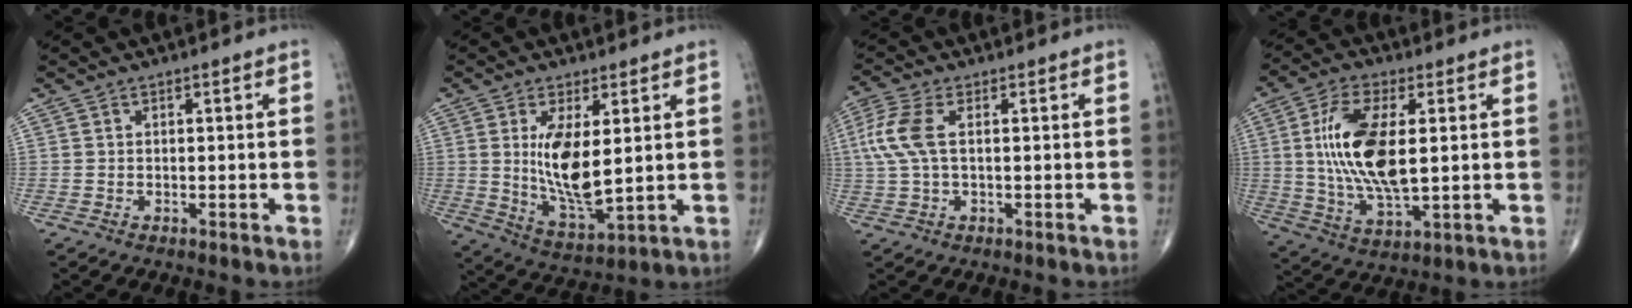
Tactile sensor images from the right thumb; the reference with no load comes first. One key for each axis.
{"total": 11.5, "fx": 1.8, "fy": 4.4, "fz": 10.4, "tx": -0.187, "ty": -0.030, "tz": 0.047}
{"total": 7.6, "fx": 1.3, "fy": 3.6, "fz": 6.6, "tx": -0.184, "ty": 0.016, "tz": 0.024}
{"total": 15.6, "fx": 1.9, "fy": 6.6, "fz": 14.0, "tx": -0.275, "ty": -0.015, "tz": 0.039}